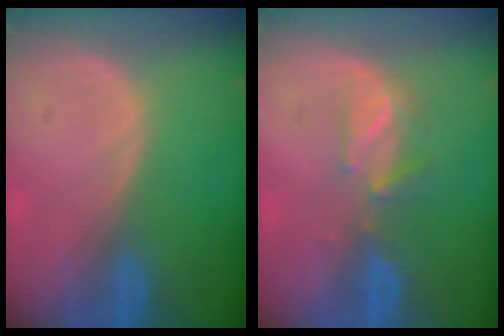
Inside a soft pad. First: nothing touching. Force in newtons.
{"total": 3.4, "press": 3.3, "slide": 0.7}